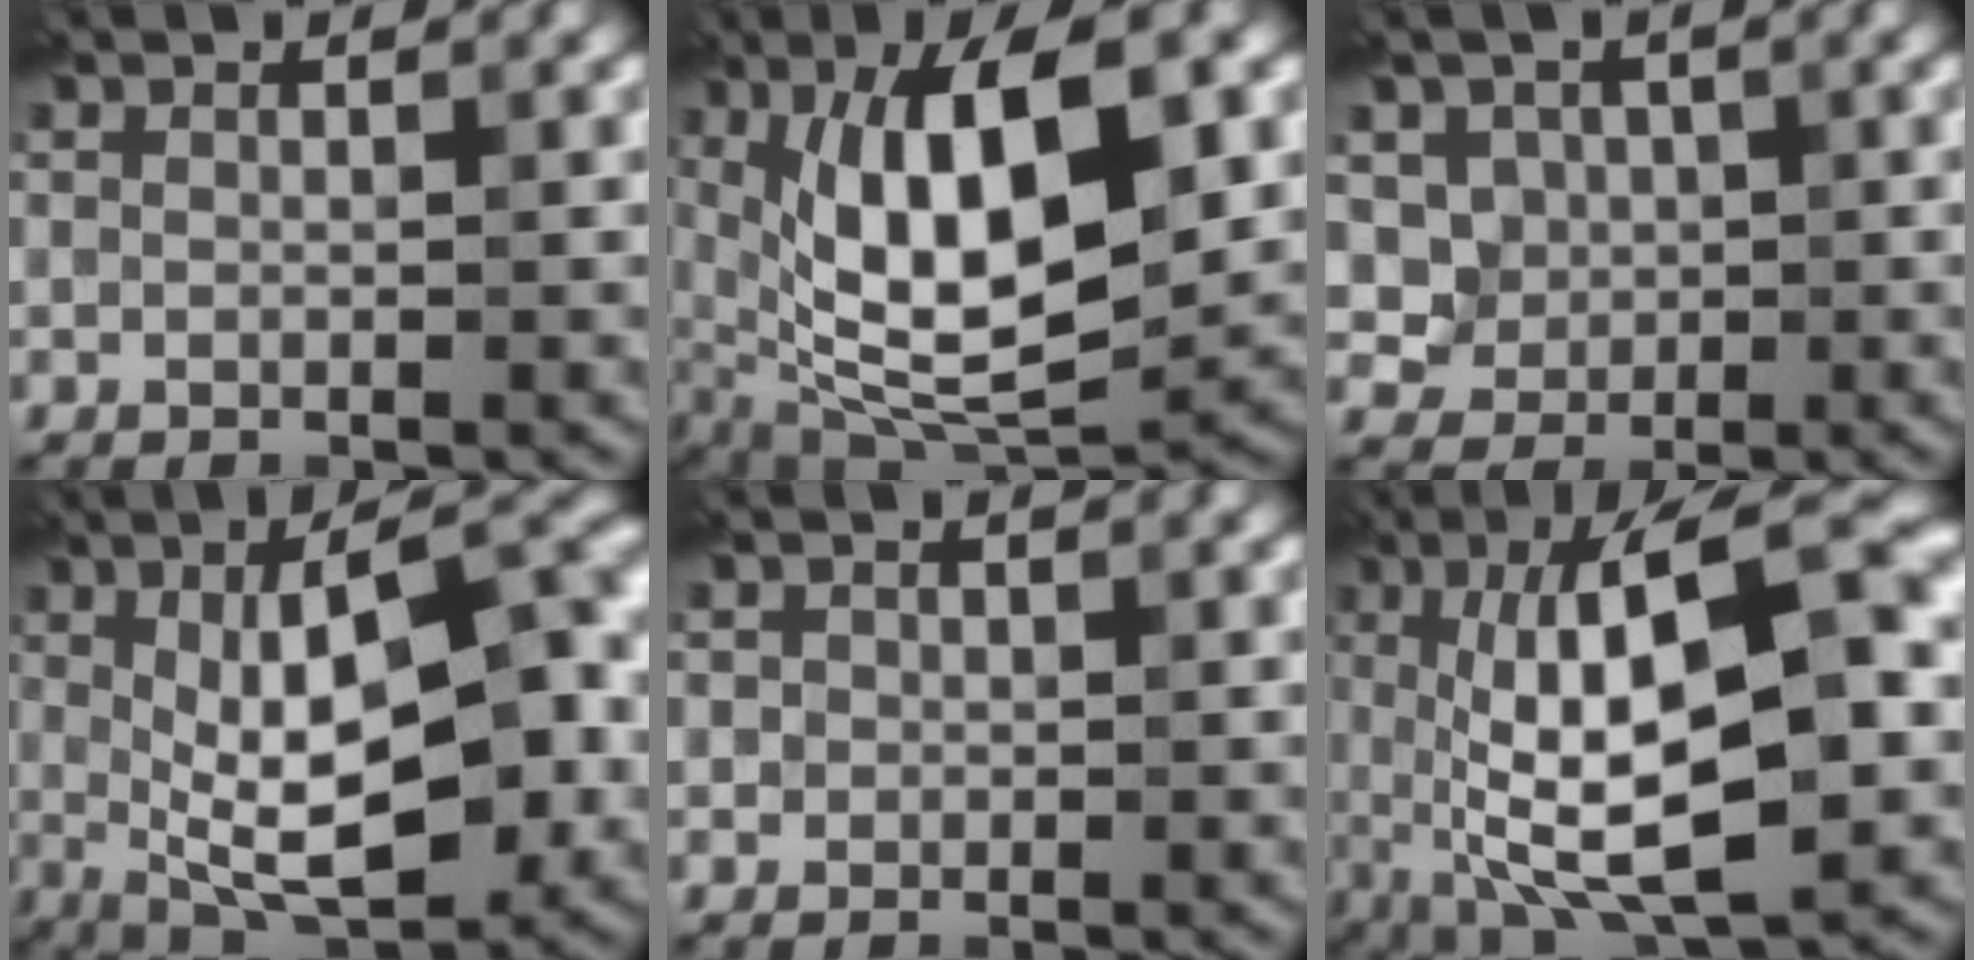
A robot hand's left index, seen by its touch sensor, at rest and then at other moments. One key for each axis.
{"total": 14.2, "fx": 2.1, "fy": 5.8, "fz": 12.8, "tx": -0.210, "ty": 0.003, "tz": 0.033}
{"total": 3.1, "fx": 0.8, "fy": 2.8, "fz": 1.0, "tx": -0.021, "ty": -0.014, "tz": 0.030}
{"total": 14.0, "fx": 0.0, "fy": 5.3, "fz": 13.0, "tx": -0.180, "ty": 0.008, "tz": -0.008}
{"total": 0.8, "fx": 0.1, "fy": 0.8, "fz": 0.1, "tx": 0.005, "ty": -0.002, "tz": -0.001}
{"total": 15.8, "fx": 0.2, "fy": 5.5, "fz": 14.8, "tx": -0.225, "ty": 0.019, "tz": -0.003}